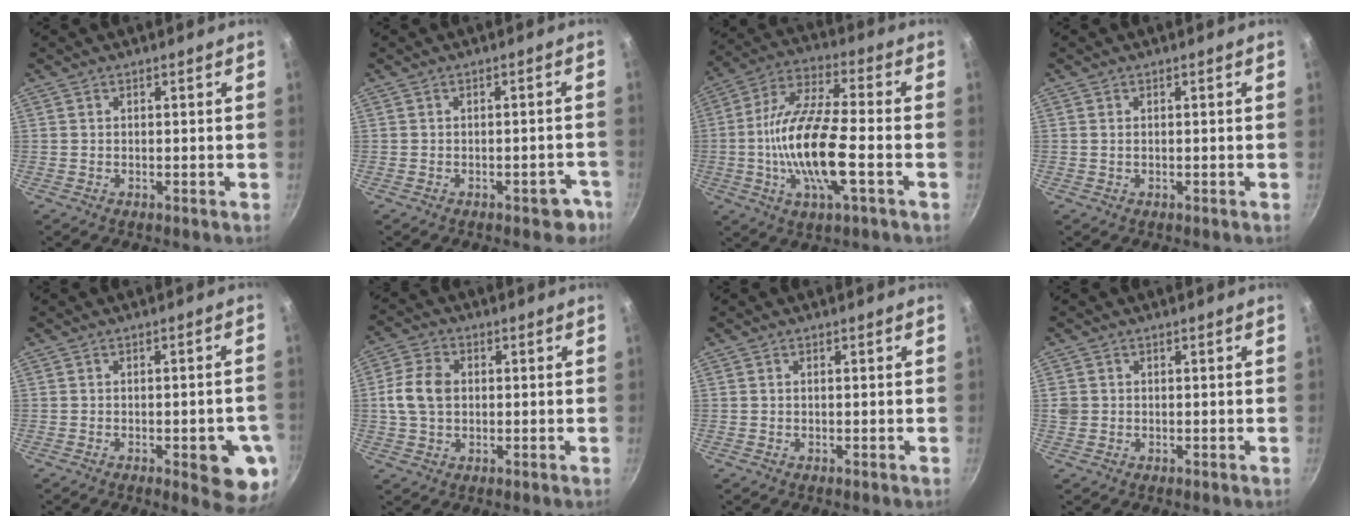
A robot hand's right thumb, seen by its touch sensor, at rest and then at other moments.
{"total": 4.2, "force": [-2.5, 2.4, 2.5], "torque": [-0.002, 0.032, -0.015]}
{"total": 17.0, "force": [-3.6, 5.2, 15.8], "torque": [-0.305, 0.027, -0.080]}
{"total": 0.6, "force": [0.1, 0.5, 0.4], "torque": [-0.007, 0.002, 0.001]}
{"total": 9.3, "force": [-2.8, 3.2, 8.3], "torque": [-0.080, 0.007, -0.031]}
{"total": 7.9, "force": [0.5, 5.8, 5.4], "torque": [-0.096, 0.012, 0.003]}
{"total": 0.0}
{"total": 2.0, "force": [0.1, 1.9, 0.8], "torque": [-0.013, 0.001, 0.002]}